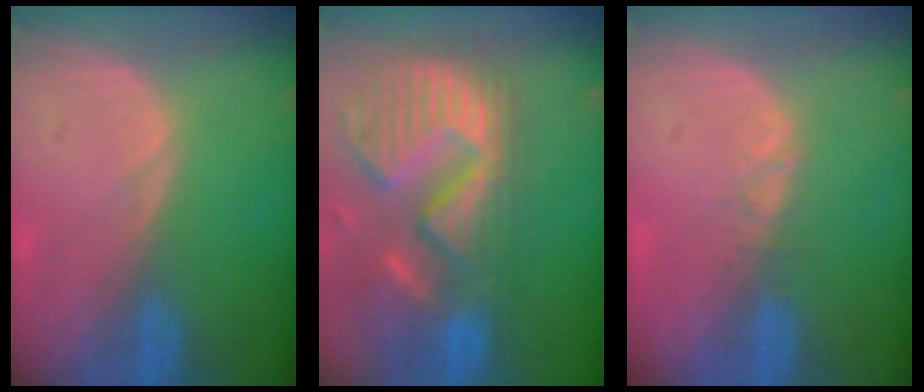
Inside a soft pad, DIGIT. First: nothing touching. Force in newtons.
{"total": 14.4, "press": 12.0, "slide": 8.0}
{"total": 1.3, "press": 1.0, "slide": 0.8}